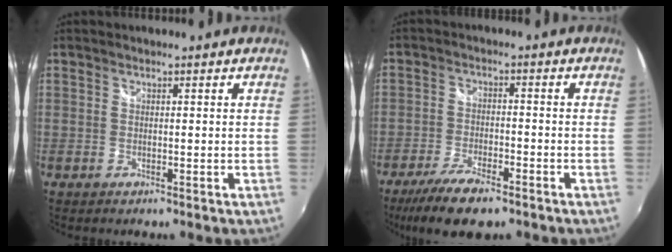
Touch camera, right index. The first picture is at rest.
{"total": 10.3, "force": [-7.5, 3.5, 6.2], "torque": [-0.149, -0.022, -0.138]}